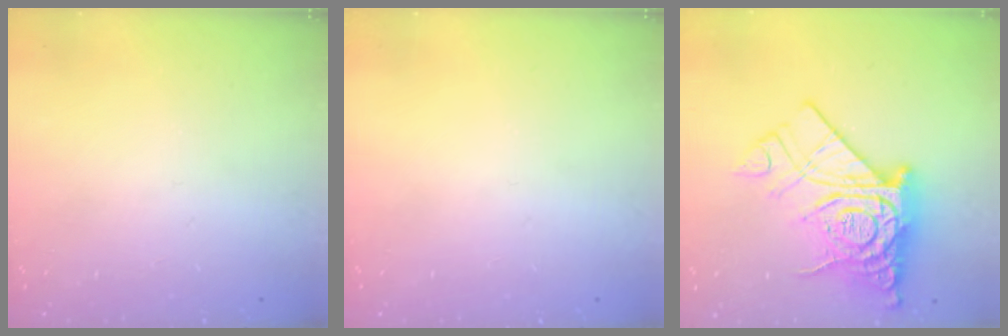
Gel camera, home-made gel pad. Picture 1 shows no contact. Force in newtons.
{"total": 0.0}
{"total": 23.5, "press": 23.4, "slide": 1.9}